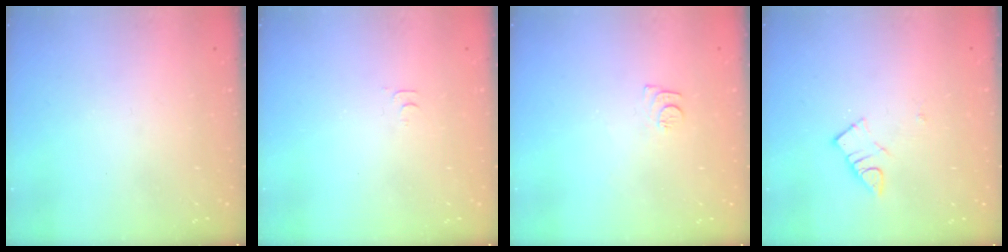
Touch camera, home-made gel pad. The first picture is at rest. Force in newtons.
{"total": 3.8, "press": 3.8, "slide": 0.6}
{"total": 7.0, "press": 7.0, "slide": 0.7}
{"total": 4.7, "press": 4.7, "slide": 0.2}